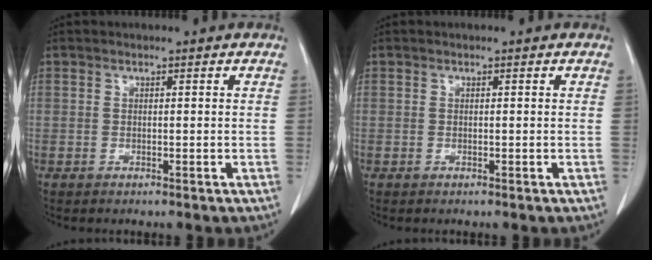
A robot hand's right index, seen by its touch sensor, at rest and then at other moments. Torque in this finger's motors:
{"motor_torque": [0.00, 0.00, 0.00, 0.00]}